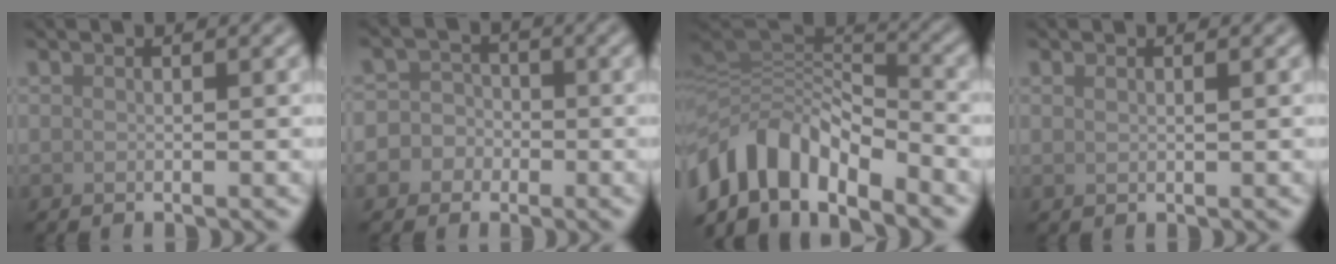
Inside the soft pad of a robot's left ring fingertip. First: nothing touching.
{"total": 5.6, "force": [-2.0, 5.2, 0.9], "torque": [0.004, 0.011, -0.064]}
{"total": 8.6, "force": [-5.0, 4.7, 5.2], "torque": [-0.083, 0.004, -0.100]}
{"total": 0.7, "force": [0.3, 0.3, 0.5], "torque": [-0.012, 0.000, 0.007]}